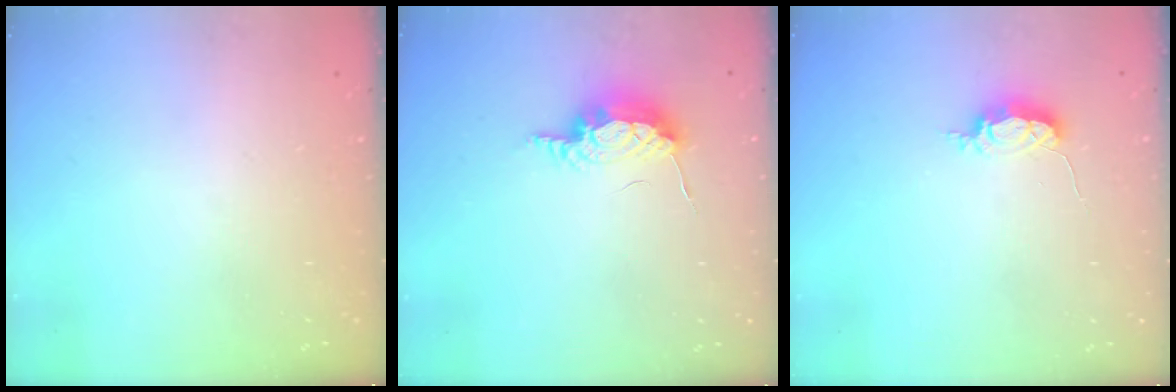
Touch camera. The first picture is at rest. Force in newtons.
{"total": 7.8, "press": 7.8, "slide": 0.2}
{"total": 5.2, "press": 5.1, "slide": 0.4}